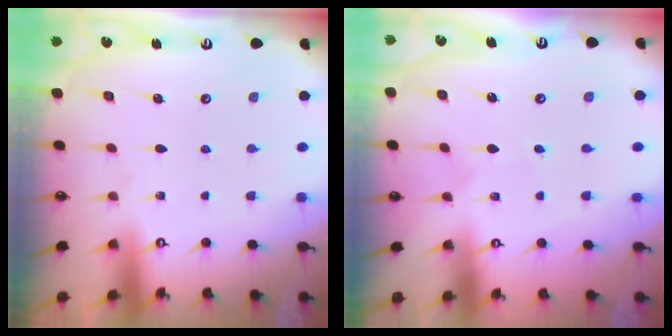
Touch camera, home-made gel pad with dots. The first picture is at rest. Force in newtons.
{"total": 1.5, "press": 1.4, "slide": 0.1}